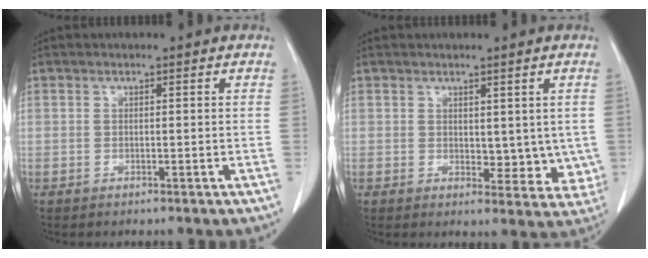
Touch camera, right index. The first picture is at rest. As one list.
[{"total": 5.4, "force": [0.8, 3.4, 4.1], "torque": [-0.027, -0.013, 0.016]}]